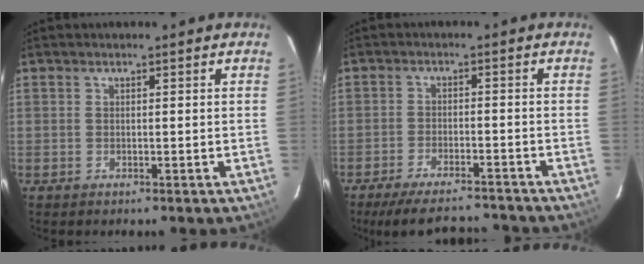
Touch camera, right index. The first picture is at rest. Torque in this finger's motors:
{"motor_torque": [1.56, -0.58, 0.24, 0.06]}